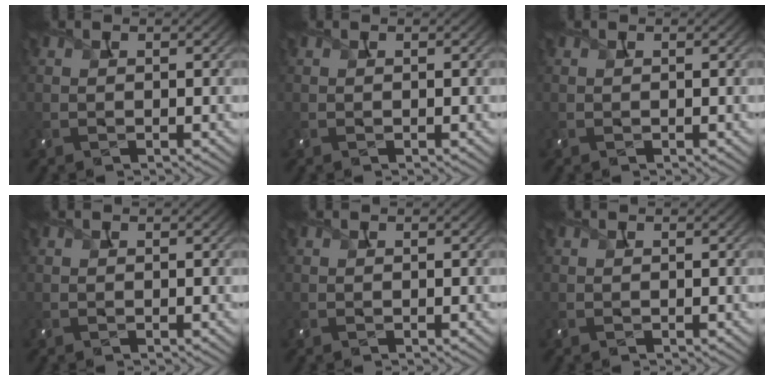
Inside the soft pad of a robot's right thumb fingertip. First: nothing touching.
{"total": 0.0}
{"total": 0.0}
{"total": 0.0}
{"total": 0.0}
{"total": 0.0}